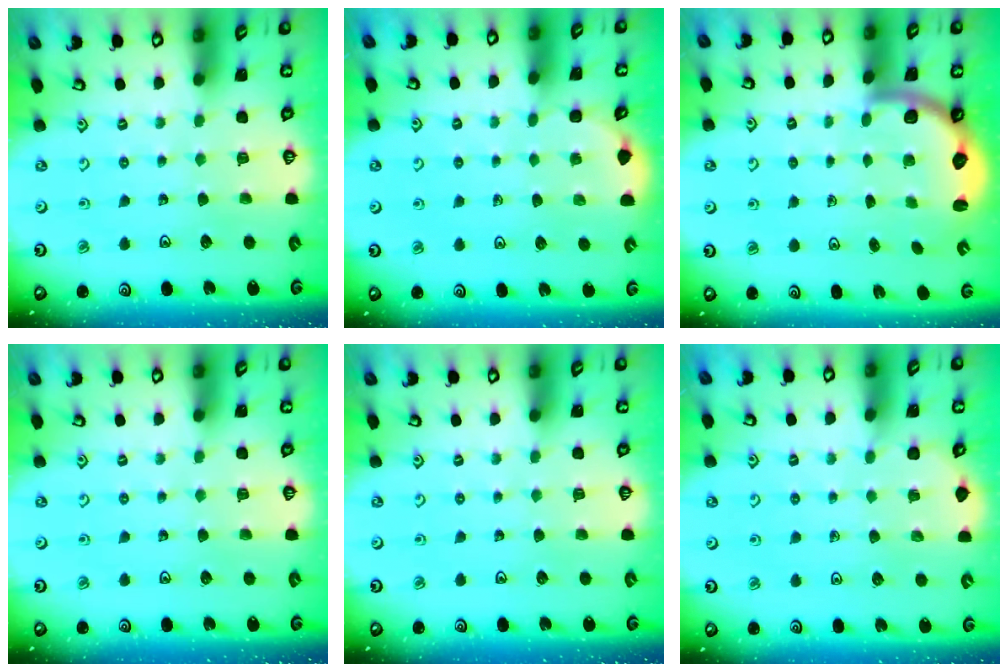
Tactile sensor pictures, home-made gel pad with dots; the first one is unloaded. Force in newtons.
{"total": 1.7, "press": 1.6, "slide": 0.1}
{"total": 2.7, "press": 2.4, "slide": 1.2}
{"total": 0.0}
{"total": 0.0}
{"total": 1.4, "press": 1.4, "slide": 0.1}